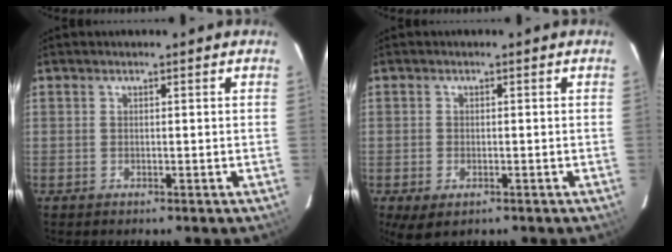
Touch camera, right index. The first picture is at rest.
{"total": 4.0, "force": [-1.9, 2.3, 2.6], "torque": [-0.056, -0.014, -0.031]}